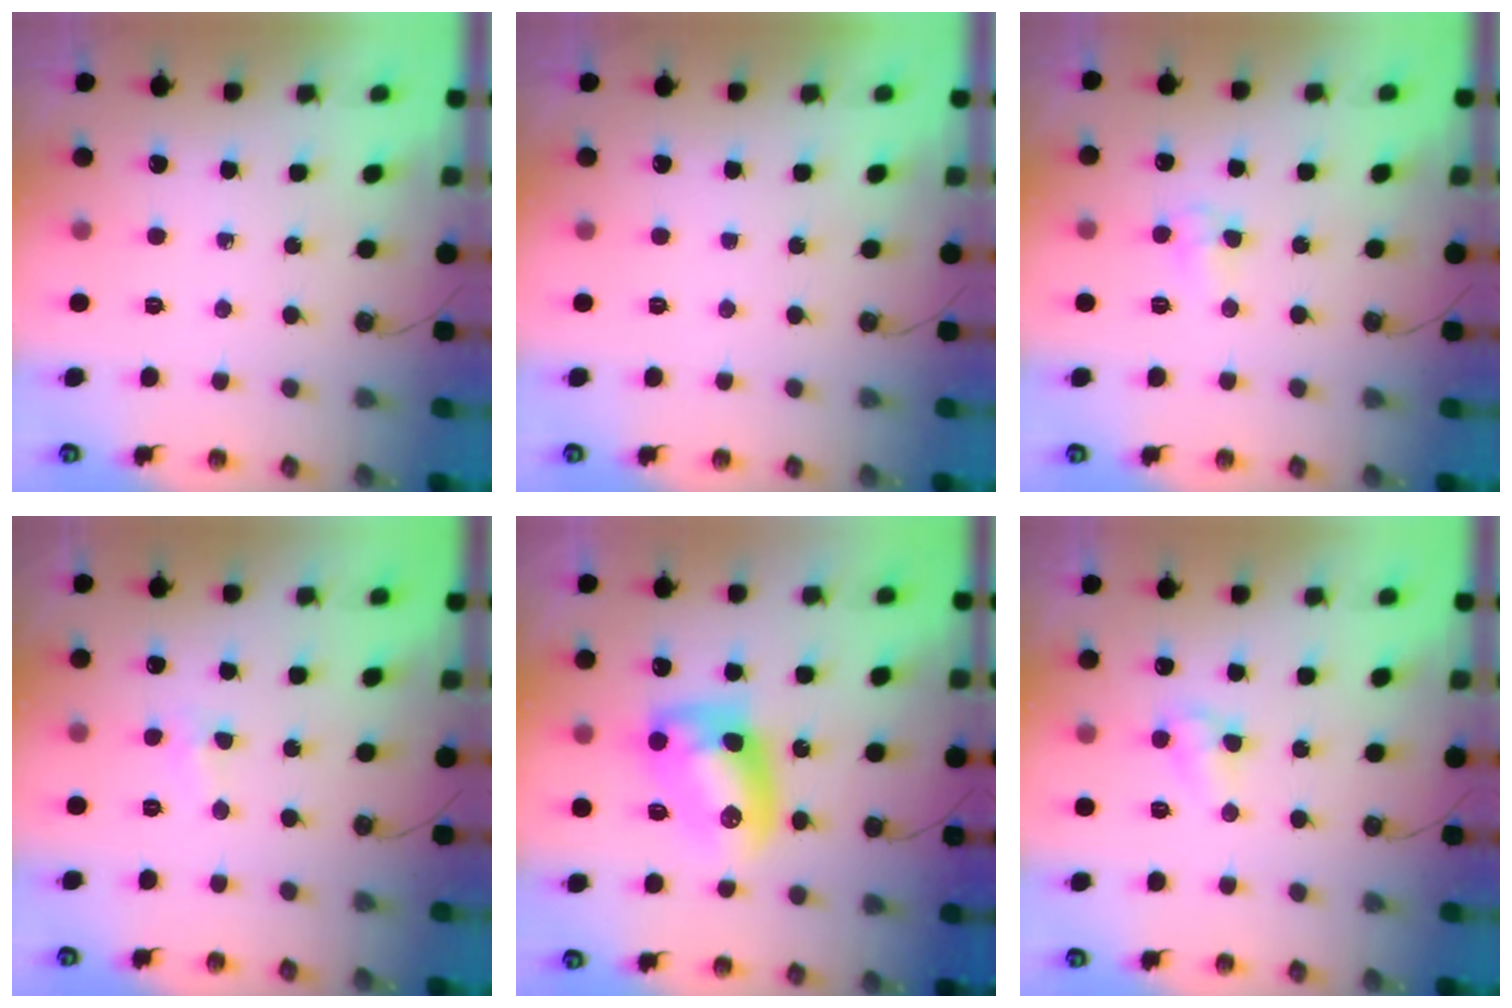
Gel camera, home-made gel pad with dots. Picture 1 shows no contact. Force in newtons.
{"total": 0.0}
{"total": 4.4, "press": 4.4, "slide": 0.5}
{"total": 2.4, "press": 2.3, "slide": 0.4}
{"total": 11.9, "press": 11.9, "slide": 0.4}
{"total": 4.2, "press": 4.2, "slide": 0.3}